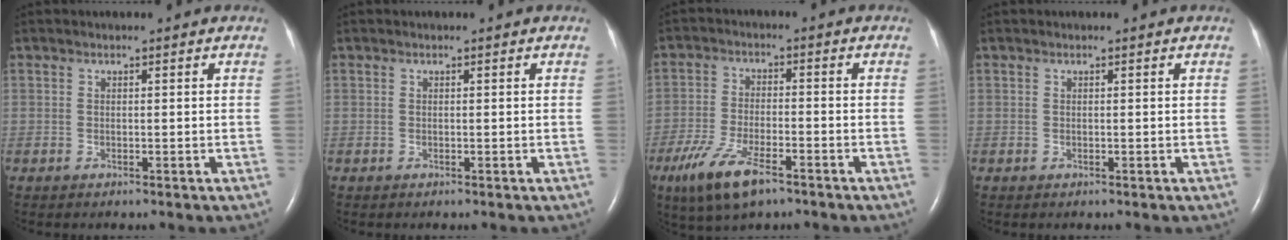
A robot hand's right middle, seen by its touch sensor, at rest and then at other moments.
{"total": 0.0}
{"total": 9.4, "force": [-5.8, 2.7, 6.9], "torque": [-0.144, -0.017, -0.102]}
{"total": 0.0}